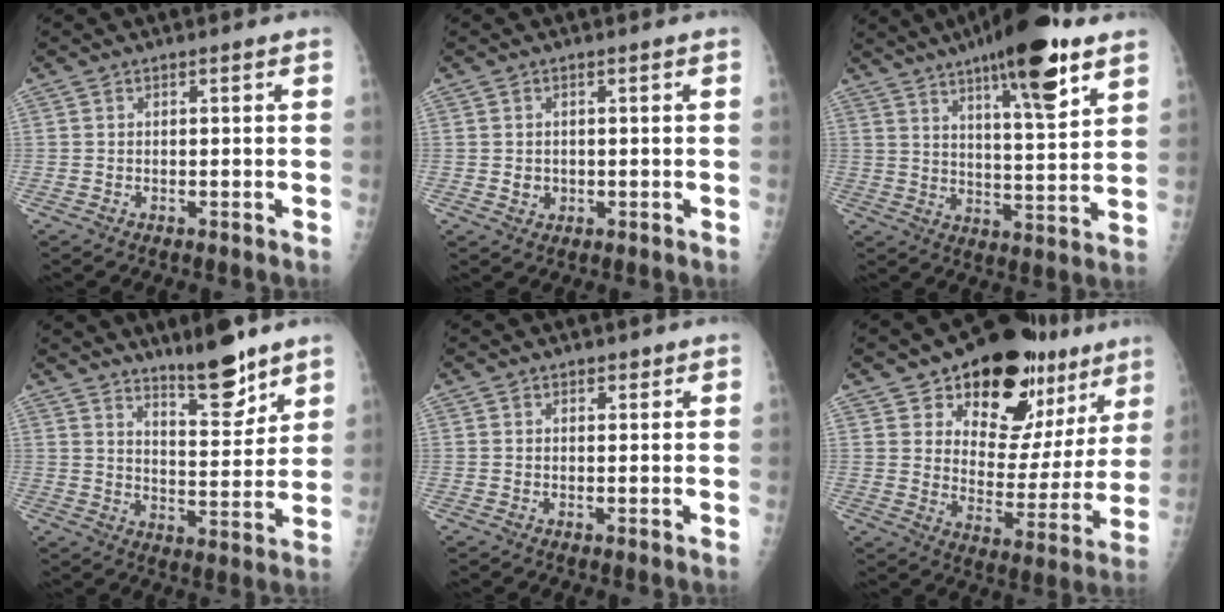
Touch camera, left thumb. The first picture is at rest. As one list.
[{"total": 2.0, "force": [-0.1, 1.8, 0.8], "torque": [-0.005, 0.001, 0.005]}, {"total": 16.9, "force": [10.1, 3.8, 13.0], "torque": [-0.177, -0.048, 0.156]}, {"total": 10.4, "force": [8.1, 2.6, 6.0], "torque": [-0.071, -0.069, 0.135]}, {"total": 1.3, "force": [0.9, 0.9, 0.5], "torque": [0.005, -0.005, 0.010]}, {"total": 22.4, "force": [15.2, 12.1, 11.2], "torque": [-0.115, -0.076, 0.212]}]